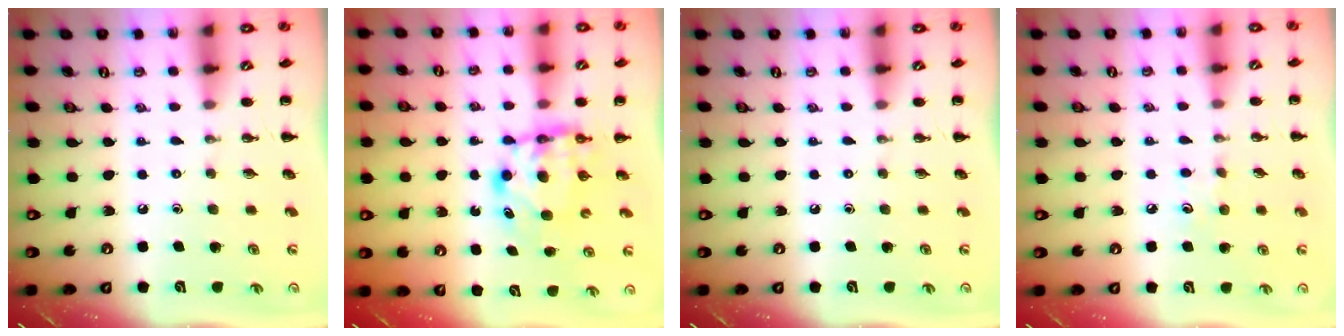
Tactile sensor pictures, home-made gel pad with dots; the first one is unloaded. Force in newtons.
{"total": 5.9, "press": 5.9, "slide": 0.6}
{"total": 0.0}
{"total": 6.2, "press": 6.0, "slide": 1.6}